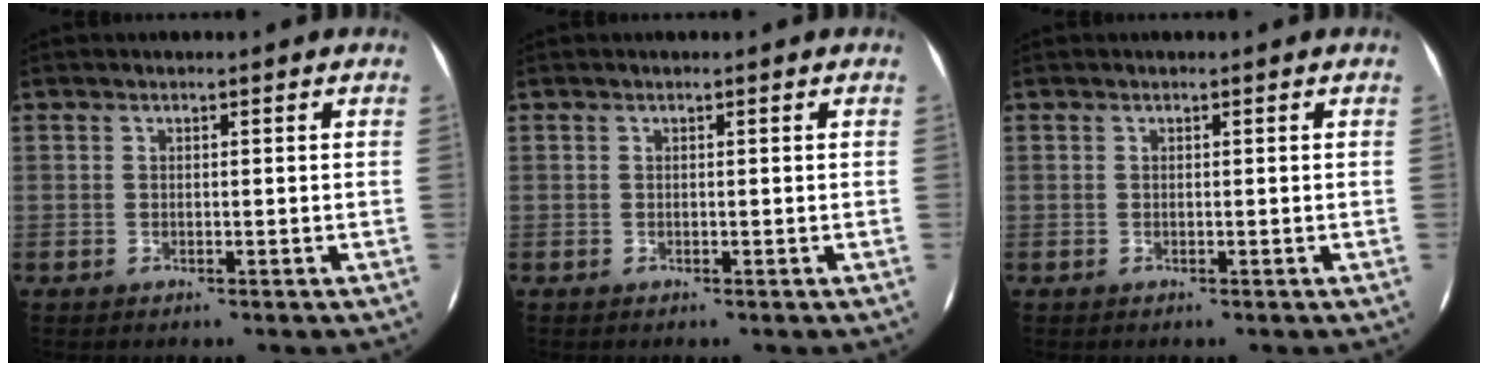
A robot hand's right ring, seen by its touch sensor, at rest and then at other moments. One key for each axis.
{"total": 0.0}
{"total": 0.0}